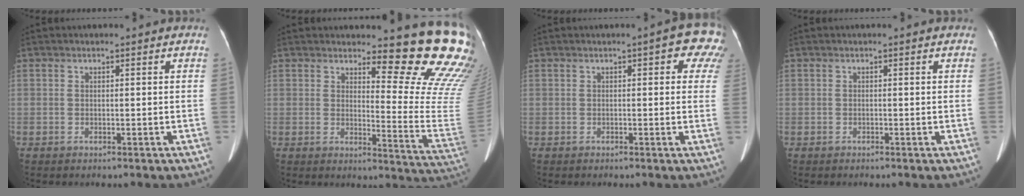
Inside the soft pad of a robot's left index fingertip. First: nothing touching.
{"total": 16.2, "force": [13.6, 1.2, 8.7], "torque": [-0.102, -0.126, 0.141]}
{"total": 6.8, "force": [3.4, 2.3, 5.5], "torque": [-0.046, 0.016, 0.022]}
{"total": 0.0}